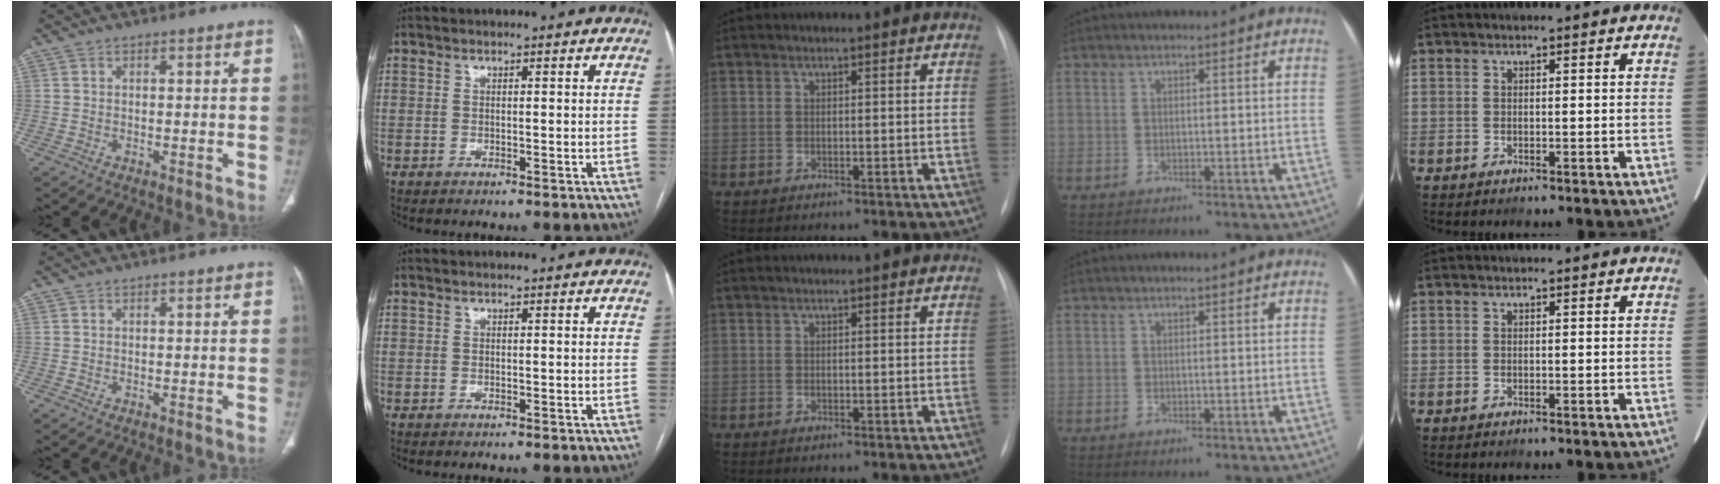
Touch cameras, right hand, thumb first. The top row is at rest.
{}